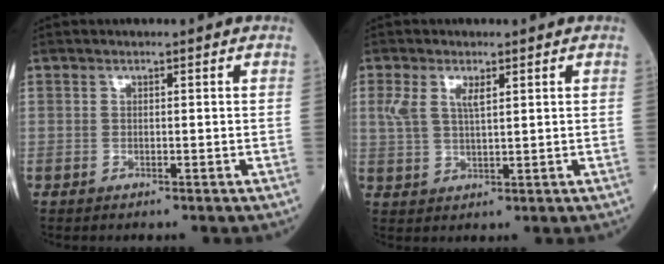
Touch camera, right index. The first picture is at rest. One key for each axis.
{"total": 4.5, "fx": 1.9, "fy": 1.7, "fz": 3.7, "tx": -0.084, "ty": 0.012, "tz": 0.043}